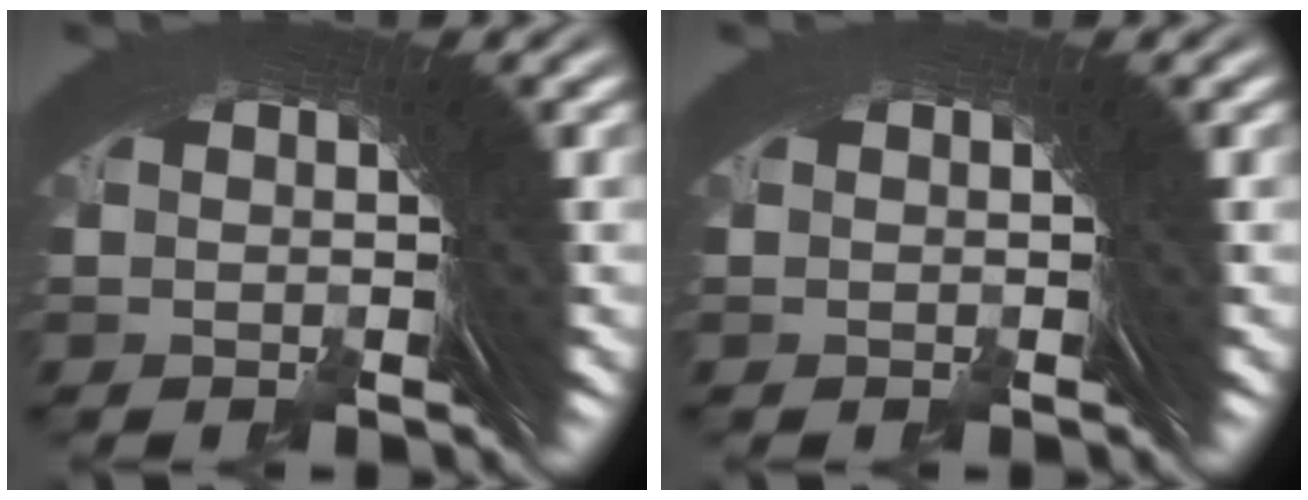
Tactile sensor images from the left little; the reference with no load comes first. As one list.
[{"total": 0.0}]